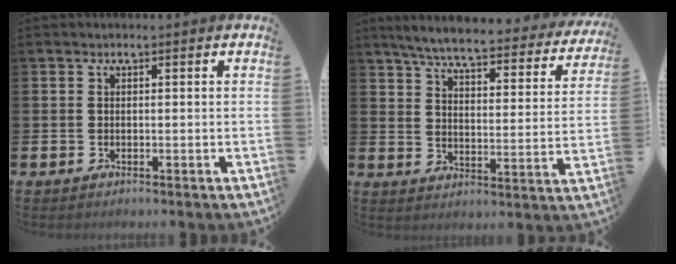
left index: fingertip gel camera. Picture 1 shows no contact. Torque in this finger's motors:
{"motor_torque": [0.98, -1.16, 0.60, 0.21]}